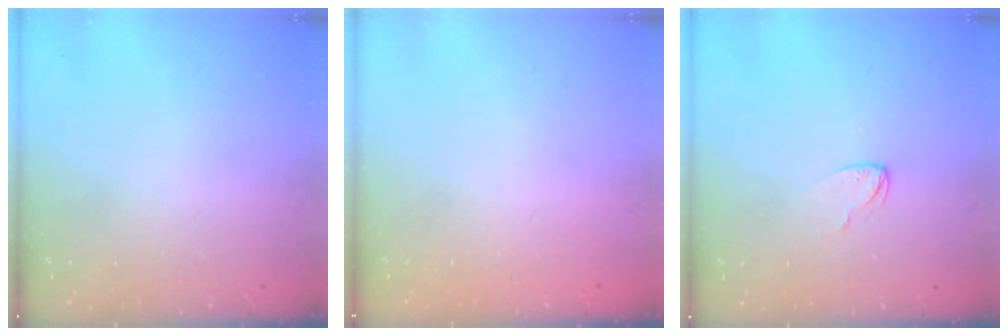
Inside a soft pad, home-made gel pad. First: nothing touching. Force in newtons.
{"total": 0.0}
{"total": 3.9, "press": 3.9, "slide": 0.4}